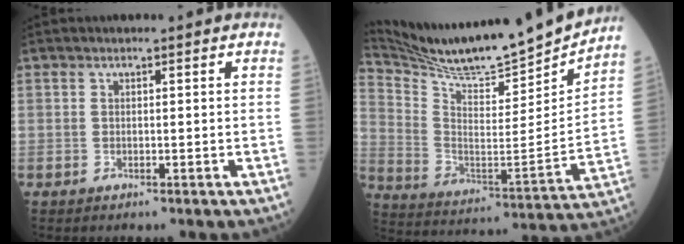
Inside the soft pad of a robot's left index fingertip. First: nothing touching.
{"total": 20.8, "force": [19.5, 0.0, 7.0], "torque": [-0.140, -0.062, 0.308]}